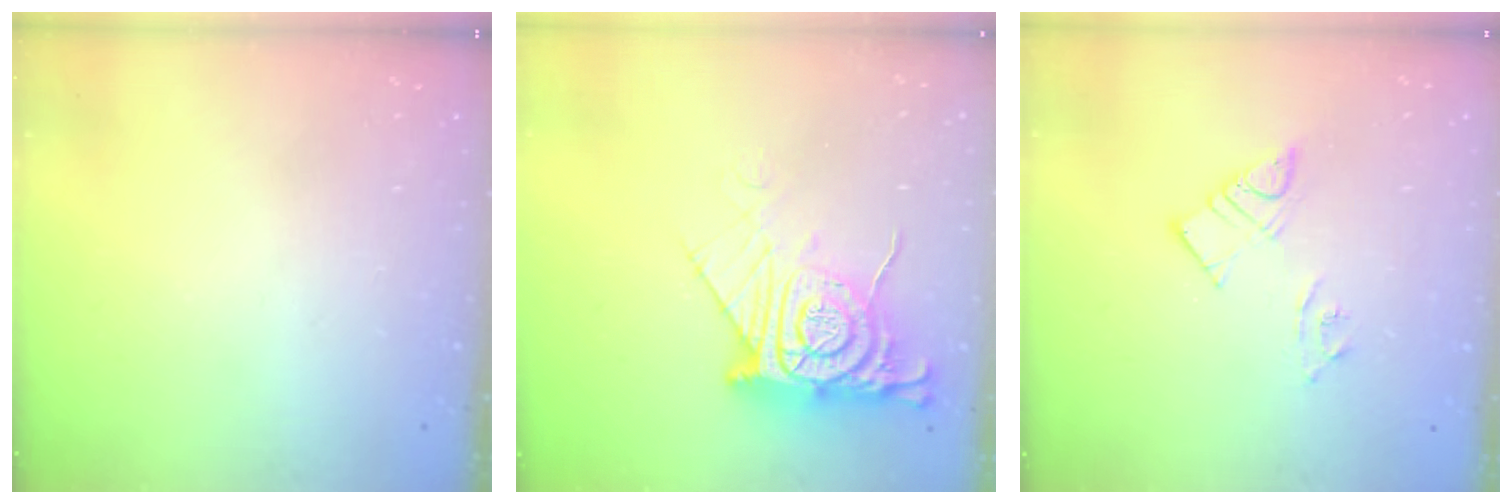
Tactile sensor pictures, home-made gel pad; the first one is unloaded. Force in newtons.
{"total": 14.5, "press": 14.4, "slide": 1.2}
{"total": 7.1, "press": 7.1, "slide": 0.6}